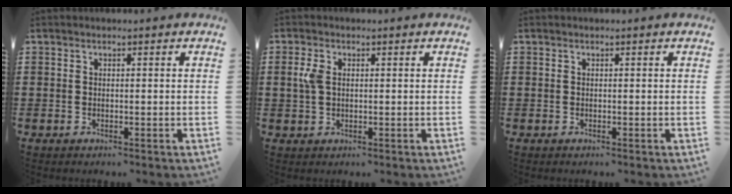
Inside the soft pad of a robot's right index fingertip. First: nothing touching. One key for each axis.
{"total": 3.0, "fx": 0.6, "fy": 1.8, "fz": 2.3, "tx": -0.066, "ty": 0.002, "tz": 0.005}
{"total": 0.0}